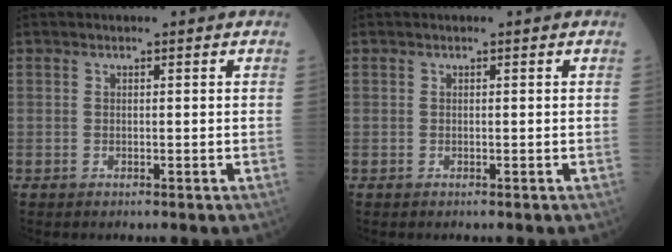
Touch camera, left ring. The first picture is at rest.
{"total": 0.0}